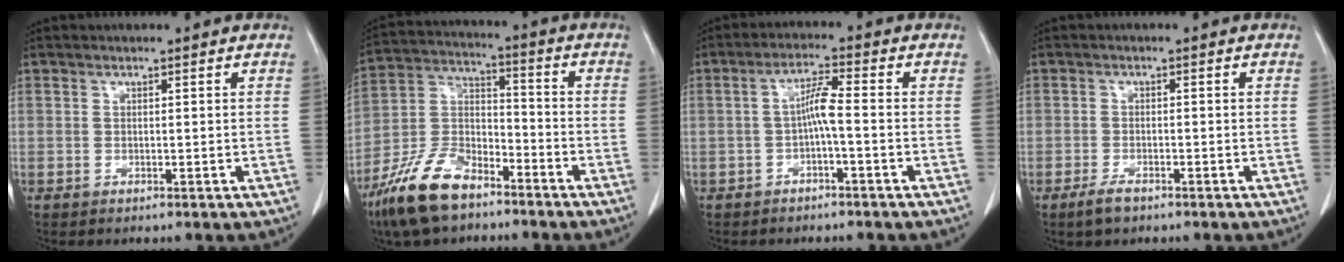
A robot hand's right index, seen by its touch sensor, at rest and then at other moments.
{"total": 12.9, "force": [-9.2, 5.5, 7.3], "torque": [-0.148, 0.005, -0.177]}
{"total": 4.1, "force": [-0.7, 0.2, 4.1], "torque": [-0.076, 0.012, -0.013]}
{"total": 2.5, "force": [-1.8, 1.0, 1.4], "torque": [-0.032, -0.001, -0.029]}